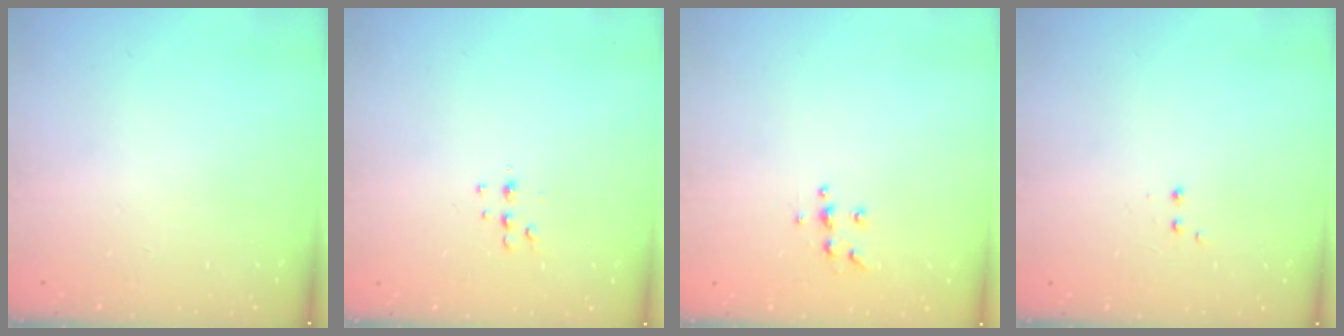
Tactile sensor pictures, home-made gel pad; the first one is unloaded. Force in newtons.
{"total": 4.9, "press": 4.8, "slide": 1.1}
{"total": 5.9, "press": 5.9, "slide": 0.5}
{"total": 1.9, "press": 1.8, "slide": 0.5}